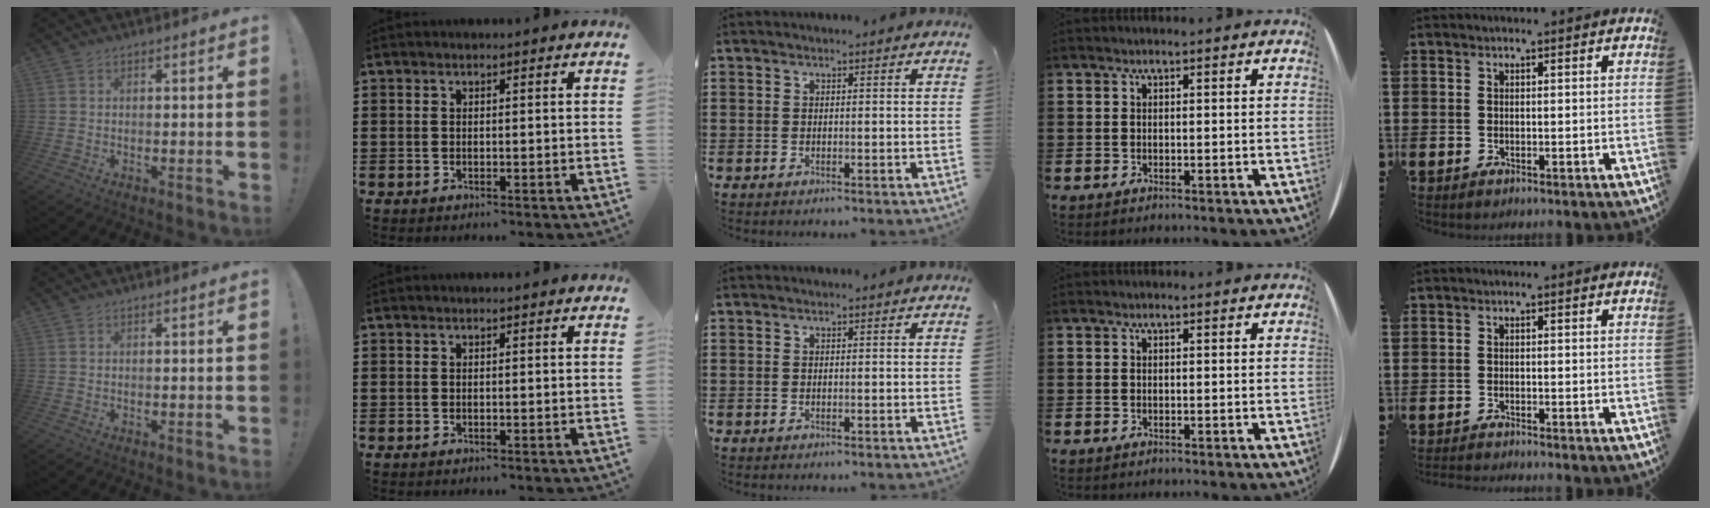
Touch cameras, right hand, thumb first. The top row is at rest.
{"little": {"total": 0.9, "force": [-0.9, -0.1, 0.0], "torque": [-0.001, -0.002, -0.017]}}